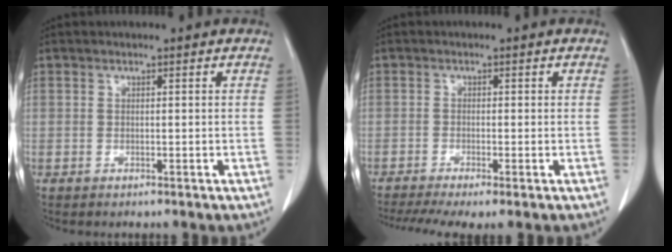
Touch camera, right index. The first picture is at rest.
{"total": 6.7, "force": [-4.6, 1.2, 4.8], "torque": [-0.081, -0.009, -0.079]}